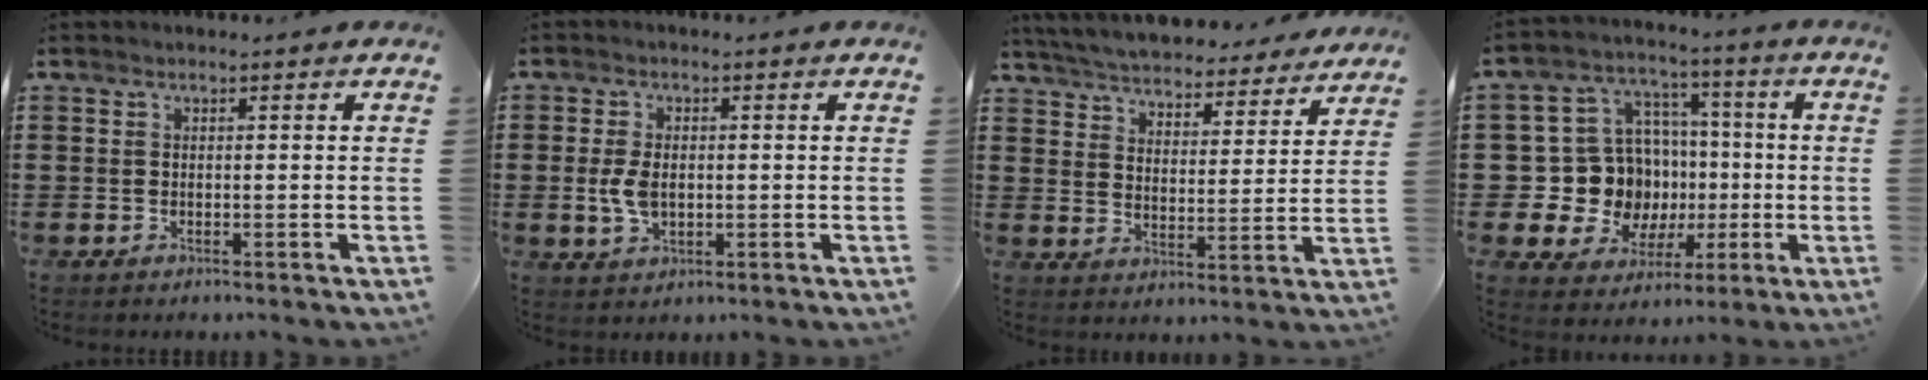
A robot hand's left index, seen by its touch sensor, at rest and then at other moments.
{"total": 4.4, "force": [0.0, 2.6, 3.6], "torque": [-0.093, -0.002, -0.005]}
{"total": 5.4, "force": [5.4, 0.0, 0.3], "torque": [-0.035, -0.044, 0.092]}
{"total": 12.1, "force": [-0.7, 11.5, 3.7], "torque": [-0.115, -0.001, -0.002]}